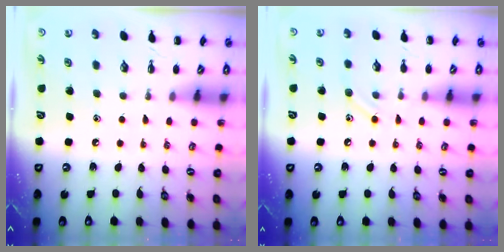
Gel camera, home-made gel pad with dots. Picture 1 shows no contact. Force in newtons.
{"total": 7.2, "press": 7.1, "slide": 1.4}